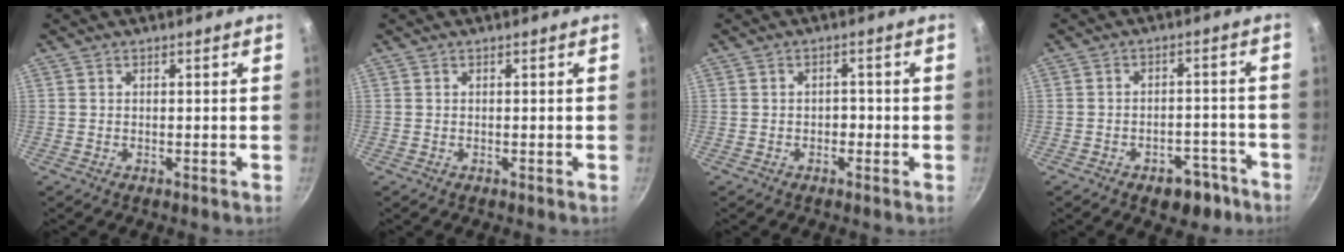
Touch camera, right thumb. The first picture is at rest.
{"total": 0.0}
{"total": 1.7, "force": [-0.6, 1.3, 0.9], "torque": [-0.004, 0.009, -0.009]}
{"total": 7.5, "force": [-4.5, 4.7, 3.8], "torque": [-0.013, 0.044, -0.047]}